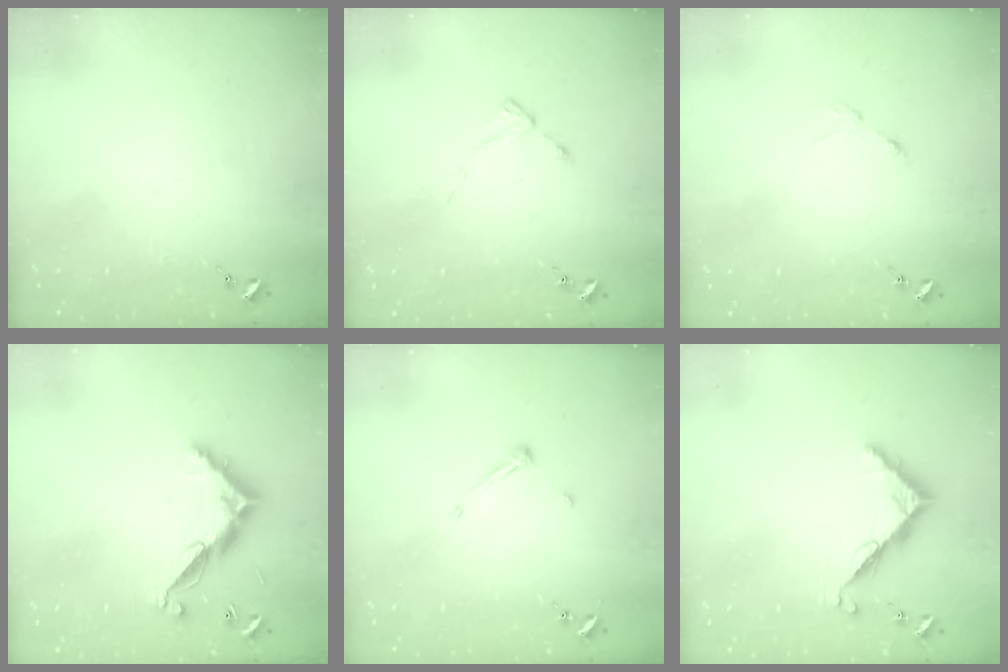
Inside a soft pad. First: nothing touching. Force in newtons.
{"total": 2.0, "press": 2.0, "slide": 0.3}
{"total": 2.5, "press": 2.4, "slide": 0.4}
{"total": 11.5, "press": 11.5, "slide": 0.4}
{"total": 5.8, "press": 5.8, "slide": 0.7}
{"total": 7.7, "press": 7.7, "slide": 0.2}